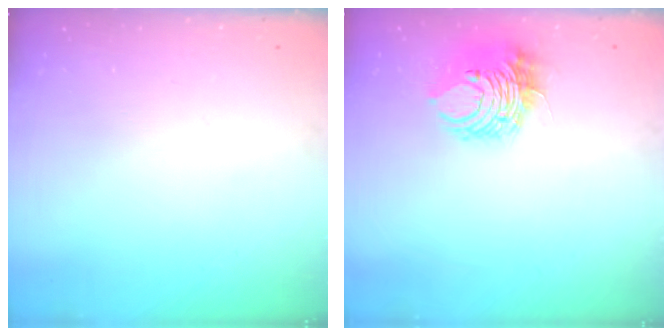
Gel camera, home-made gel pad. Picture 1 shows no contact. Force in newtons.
{"total": 10.4, "press": 10.3, "slide": 1.3}